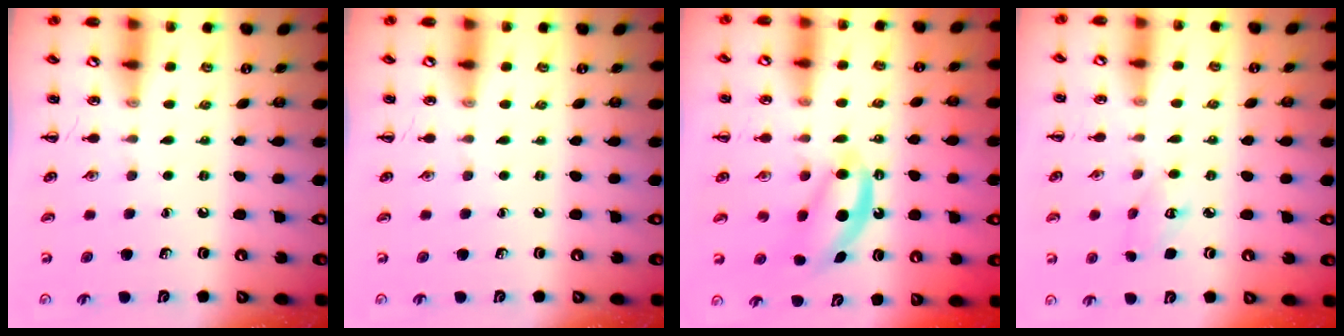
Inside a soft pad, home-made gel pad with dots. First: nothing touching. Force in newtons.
{"total": 0.0}
{"total": 6.3, "press": 6.3, "slide": 0.8}
{"total": 3.1, "press": 3.1, "slide": 0.5}